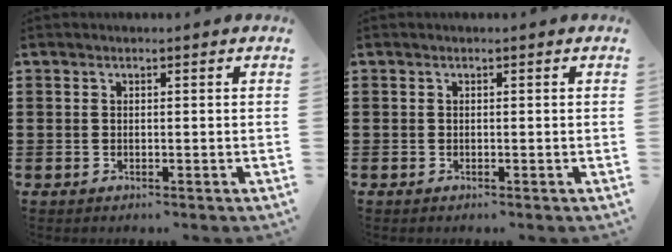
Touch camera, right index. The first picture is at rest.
{"total": 0.0}